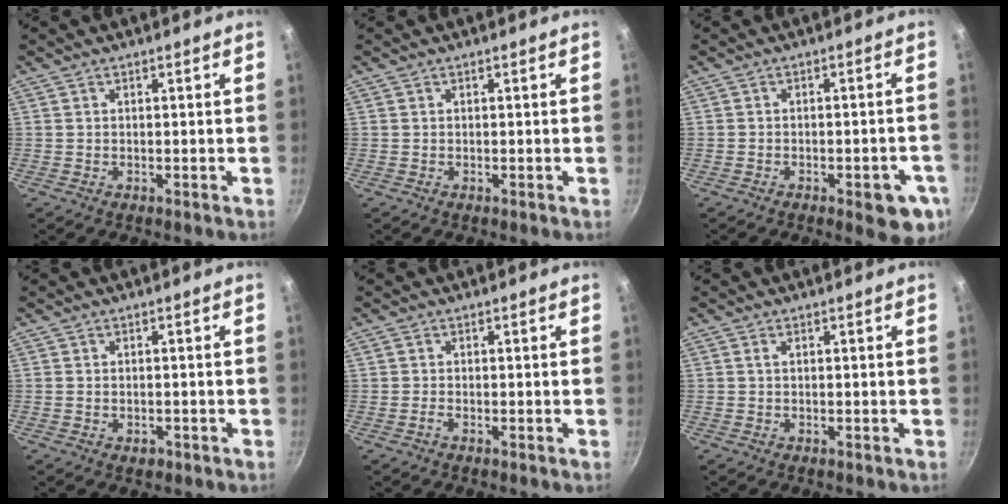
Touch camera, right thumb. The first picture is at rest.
{"total": 0.0}
{"total": 8.4, "force": [-3.3, 3.2, 7.0], "torque": [-0.063, 0.012, -0.036]}
{"total": 1.7, "force": [-0.8, 1.2, 1.0], "torque": [-0.015, 0.001, -0.008]}
{"total": 0.7, "force": [-0.5, 0.2, 0.4], "torque": [-0.007, 0.001, -0.013]}
{"total": 0.7, "force": [0.2, 0.2, 0.6], "torque": [-0.011, 0.003, 0.002]}